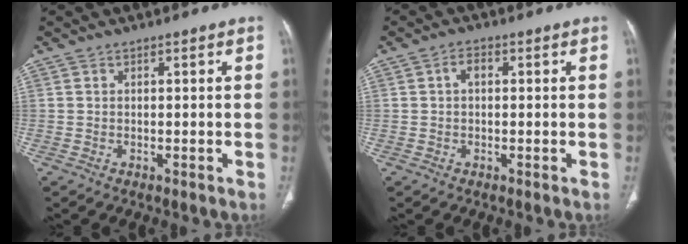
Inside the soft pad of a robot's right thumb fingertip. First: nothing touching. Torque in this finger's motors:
{"motor_torque": [0.58, 1.15, 0.45, -0.56, -0.01]}